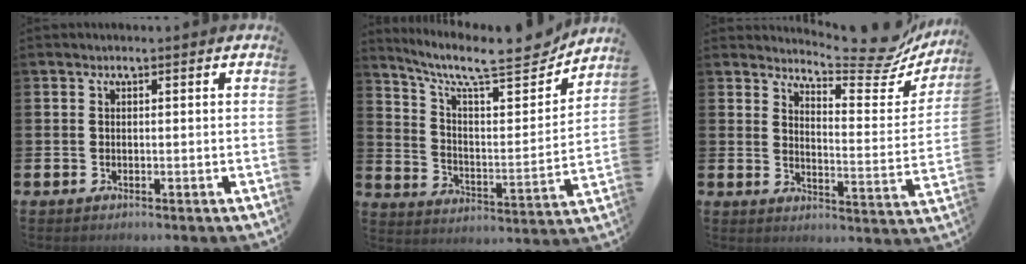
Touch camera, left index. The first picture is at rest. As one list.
[{"total": 10.3, "force": [8.8, 2.3, 4.8], "torque": [-0.109, -0.068, 0.143]}, {"total": 8.6, "force": [8.1, 0.9, 3.0], "torque": [-0.048, -0.066, 0.136]}]